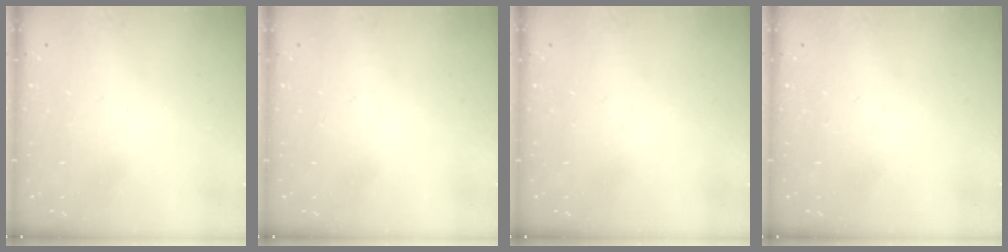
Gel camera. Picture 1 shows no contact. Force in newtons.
{"total": 0.0}
{"total": 0.0}
{"total": 0.0}